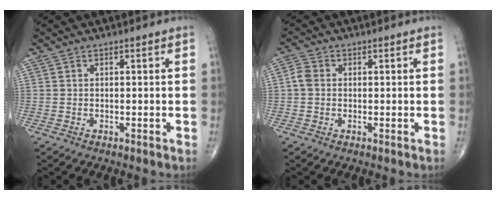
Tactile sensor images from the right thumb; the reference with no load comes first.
{"total": 2.5, "force": [0.0, 2.0, 1.4], "torque": [-0.027, 0.008, -0.006]}